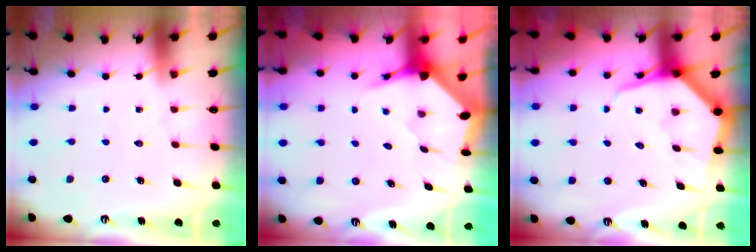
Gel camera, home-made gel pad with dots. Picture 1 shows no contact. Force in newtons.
{"total": 3.4, "press": 3.4, "slide": 0.6}
{"total": 6.4, "press": 6.4, "slide": 0.7}